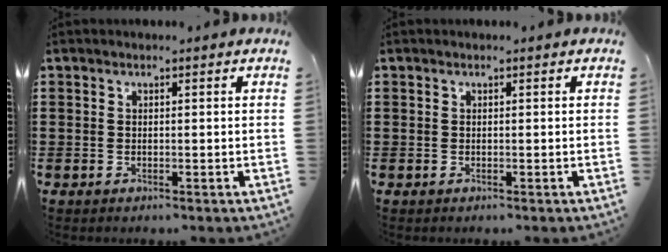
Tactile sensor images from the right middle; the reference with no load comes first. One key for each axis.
{"total": 0.0}